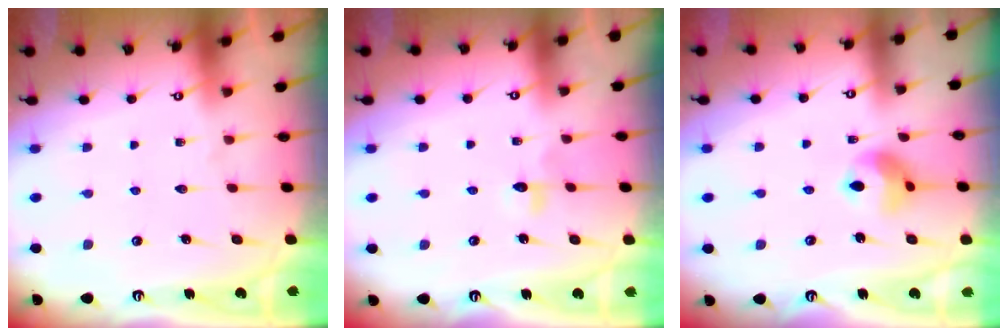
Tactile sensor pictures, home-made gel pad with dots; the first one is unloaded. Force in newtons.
{"total": 3.1, "press": 3.0, "slide": 0.7}
{"total": 9.2, "press": 9.1, "slide": 0.7}